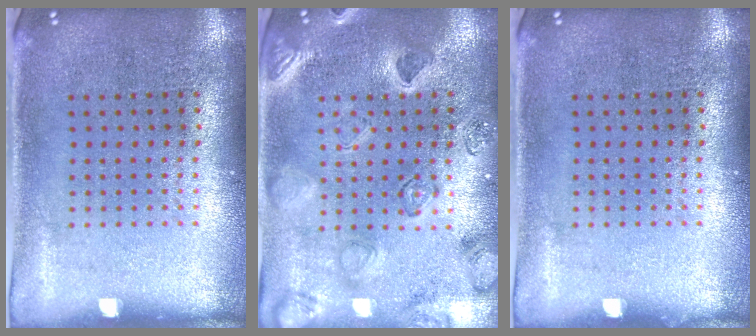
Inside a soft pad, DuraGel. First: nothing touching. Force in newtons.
{"total": 2.4, "press": 2.4, "slide": 0.5}
{"total": 0.0}